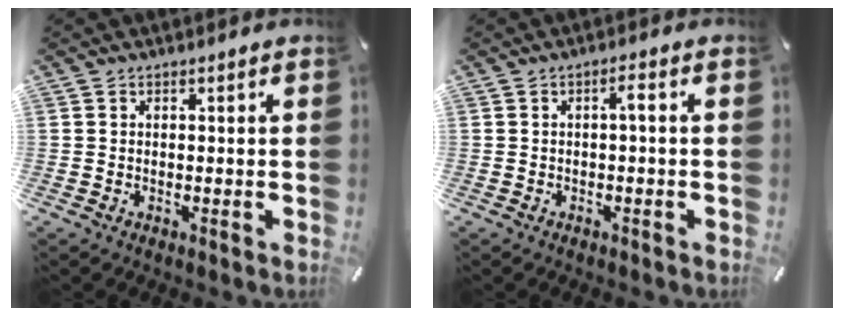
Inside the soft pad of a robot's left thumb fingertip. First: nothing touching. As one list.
[{"total": 2.1, "force": [-0.3, 0.2, 2.1], "torque": [-0.040, 0.004, -0.008]}]